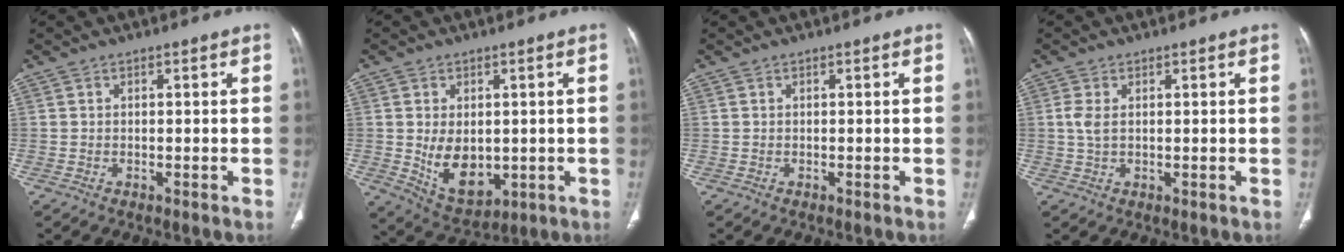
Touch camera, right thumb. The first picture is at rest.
{"total": 9.7, "force": [-0.6, 6.4, 7.2], "torque": [-0.094, -0.013, 0.015]}
{"total": 0.0}
{"total": 2.6, "force": [0.5, 1.3, 2.2], "torque": [-0.059, 0.001, 0.014]}